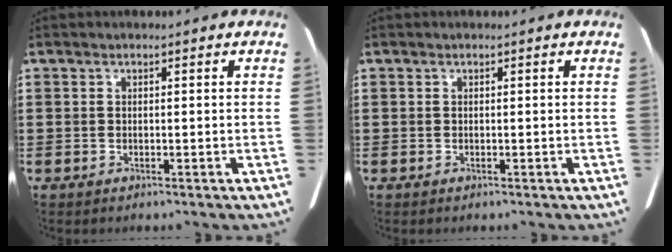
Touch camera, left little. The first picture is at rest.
{"total": 0.0}